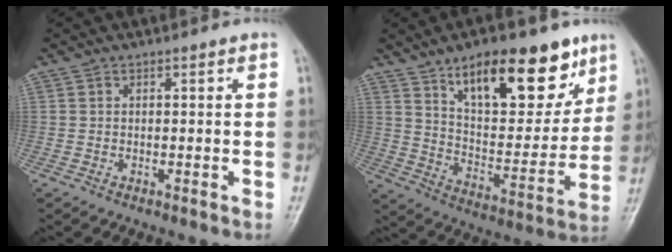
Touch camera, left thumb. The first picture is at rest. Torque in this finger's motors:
{"motor_torque": [0.66, 0.57, 1.57, -1.19, 0.12]}